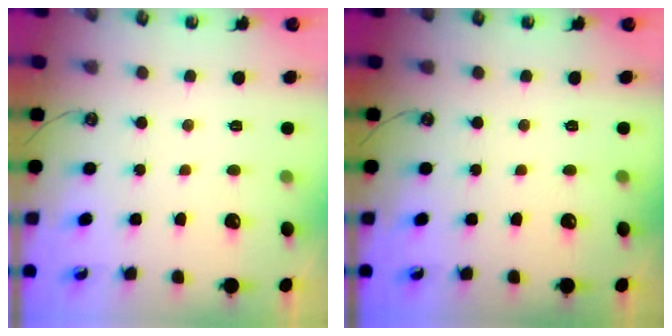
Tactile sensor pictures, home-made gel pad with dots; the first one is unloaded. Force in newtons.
{"total": 0.0}